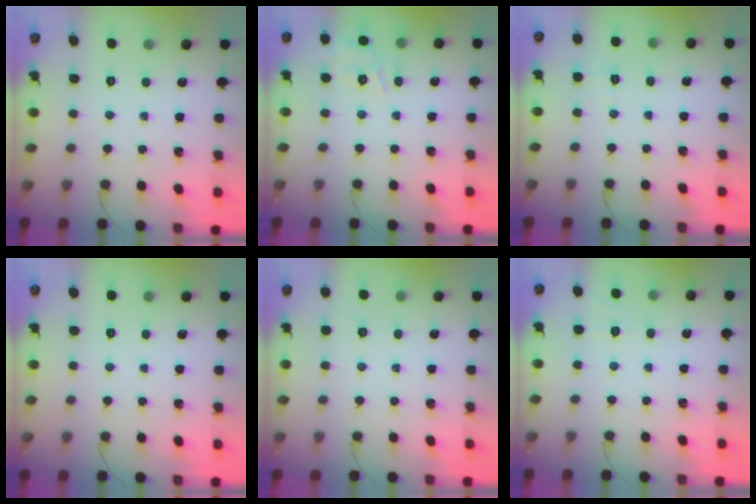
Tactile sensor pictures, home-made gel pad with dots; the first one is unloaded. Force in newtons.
{"total": 9.1, "press": 8.9, "slide": 1.6}
{"total": 2.1, "press": 1.2, "slide": 1.7}
{"total": 0.0}
{"total": 3.9, "press": 3.7, "slide": 1.3}
{"total": 2.0, "press": 0.8, "slide": 1.9}